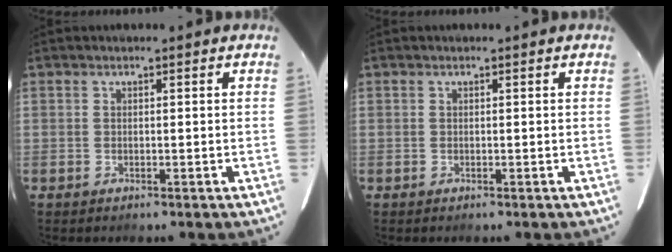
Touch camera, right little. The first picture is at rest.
{"total": 0.0}